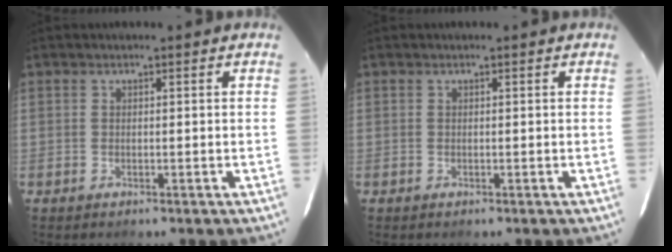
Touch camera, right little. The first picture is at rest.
{"total": 0.0}